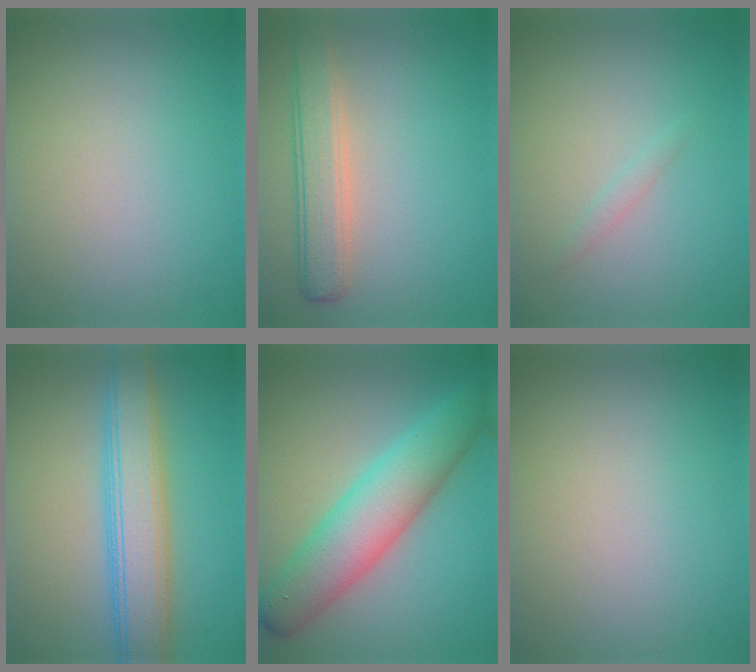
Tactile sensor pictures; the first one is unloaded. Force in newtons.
{"total": 4.0, "press": 4.0, "slide": 0.2}
{"total": 0.8, "press": 0.8, "slide": 0.1}
{"total": 6.3, "press": 6.3, "slide": 0.1}
{"total": 7.5, "press": 7.5, "slide": 0.3}
{"total": 0.0}